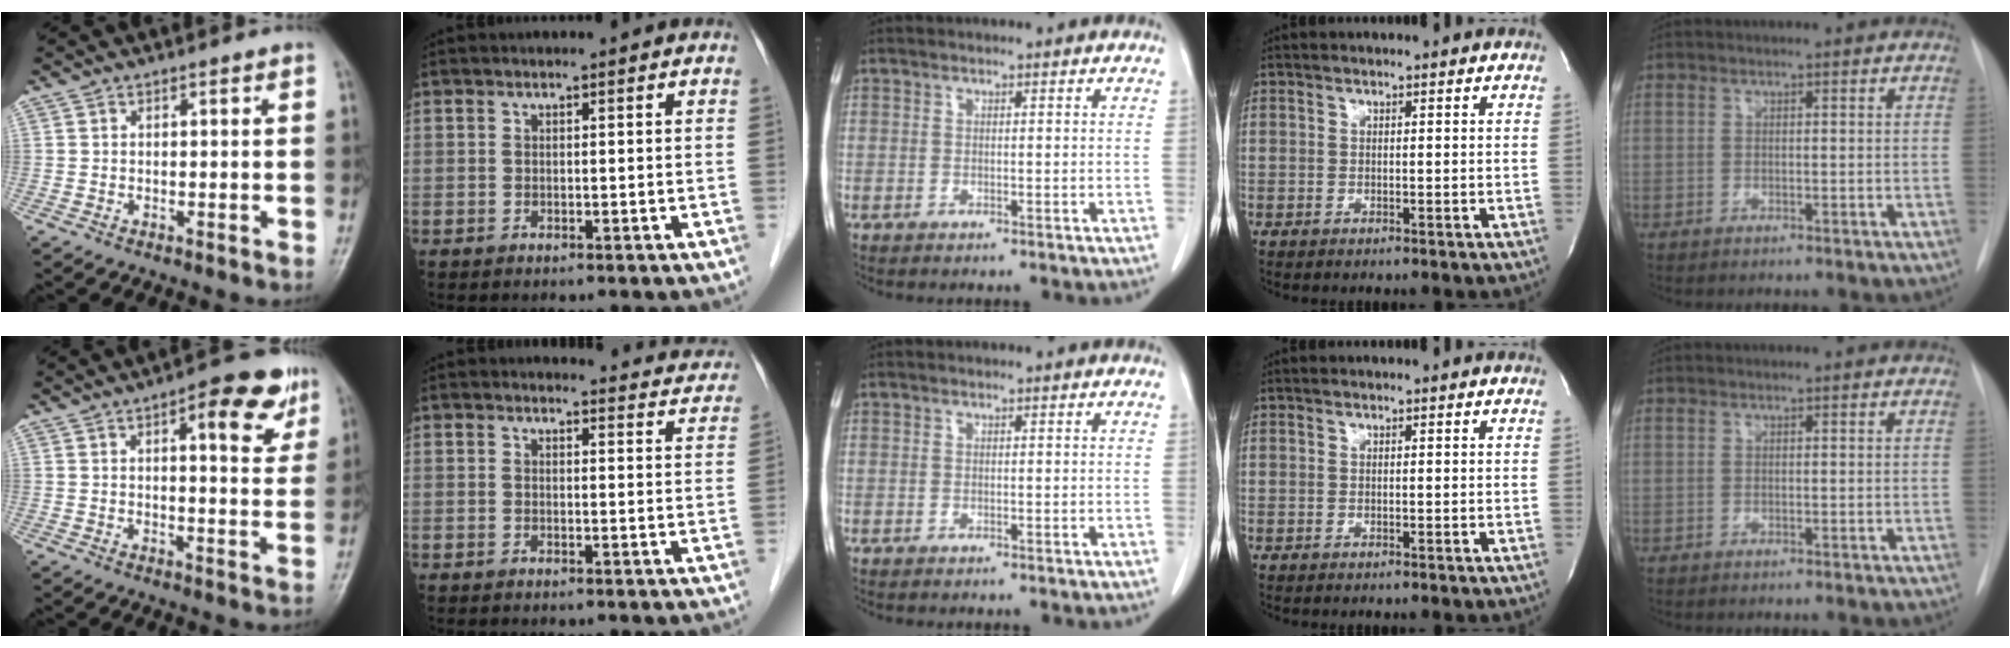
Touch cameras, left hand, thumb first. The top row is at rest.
{"thumb": {"total": 11.3, "force": [5.3, 4.0, 9.1], "torque": [-0.086, -0.014, 0.061]}, "index": {"total": 9.2, "force": [9.1, 1.5, 0.3], "torque": [0.028, -0.030, 0.072]}}